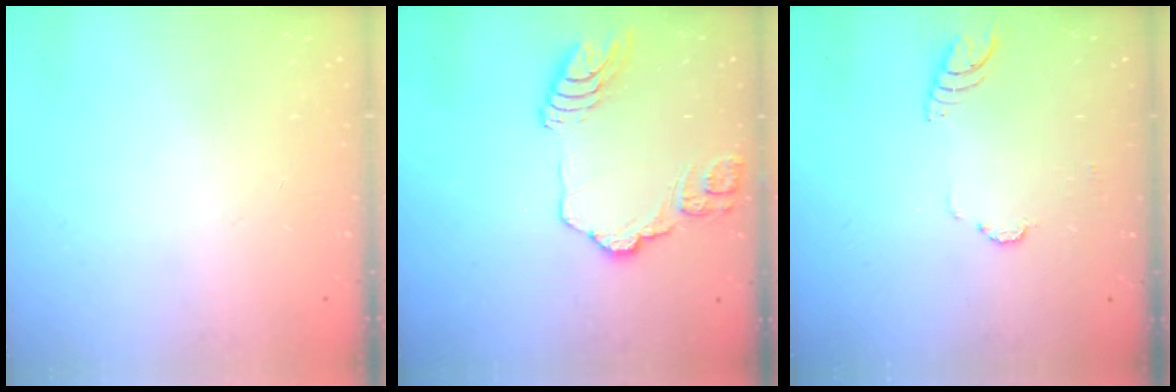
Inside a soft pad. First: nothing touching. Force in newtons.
{"total": 14.7, "press": 14.6, "slide": 1.4}
{"total": 3.6, "press": 3.6, "slide": 0.5}